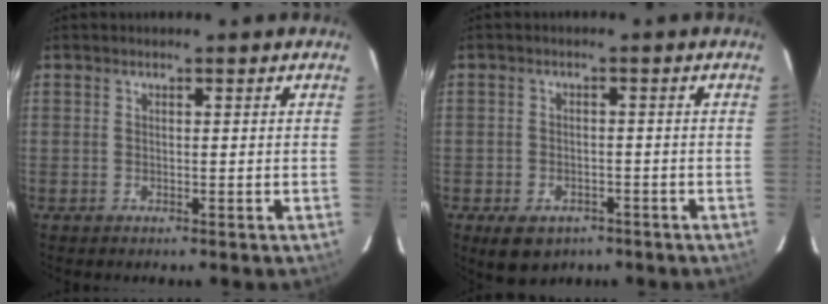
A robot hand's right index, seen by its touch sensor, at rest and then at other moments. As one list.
[{"total": 7.0, "force": [-4.2, 4.5, 3.2], "torque": [-0.070, -0.007, -0.053]}]